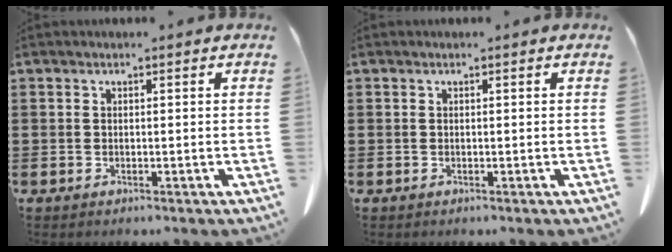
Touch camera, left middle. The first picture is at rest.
{"total": 0.0}